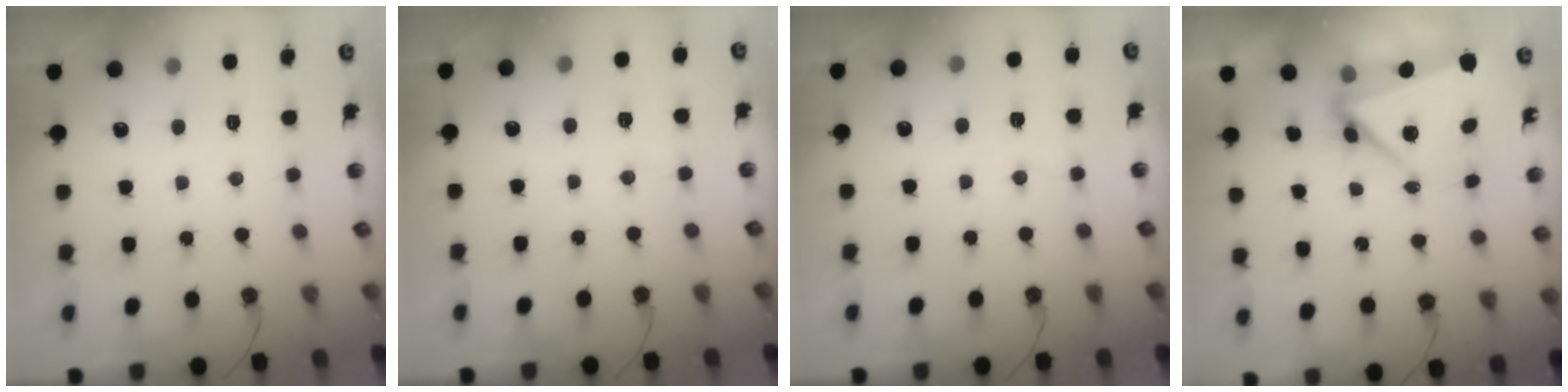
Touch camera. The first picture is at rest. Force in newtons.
{"total": 3.5, "press": 3.1, "slide": 1.8}
{"total": 3.5, "press": 3.4, "slide": 0.7}
{"total": 6.5, "press": 6.3, "slide": 1.6}